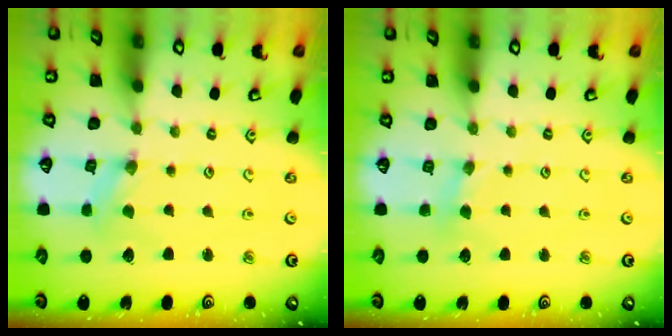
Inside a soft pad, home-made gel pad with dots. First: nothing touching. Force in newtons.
{"total": 2.5, "press": 2.5, "slide": 0.5}